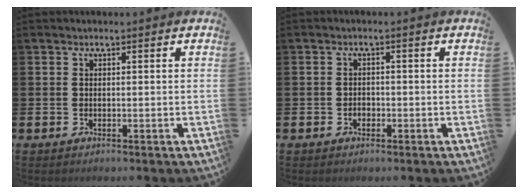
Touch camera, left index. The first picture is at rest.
{"total": 1.2, "force": [-0.6, 0.9, 0.5], "torque": [-0.010, 0.003, -0.014]}